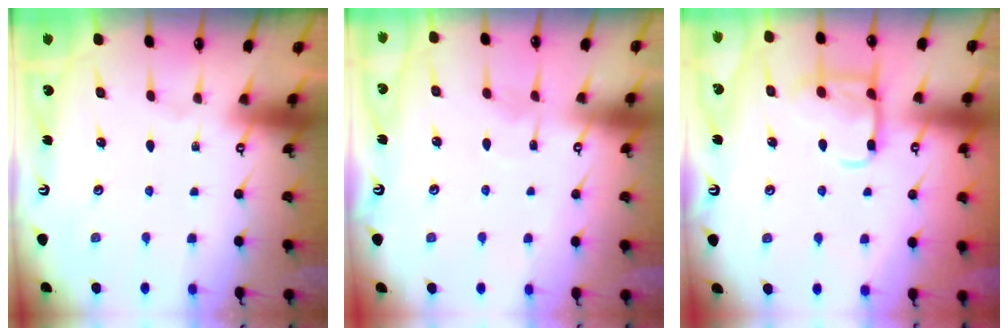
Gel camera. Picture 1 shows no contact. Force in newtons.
{"total": 5.3, "press": 5.3, "slide": 0.6}
{"total": 13.8, "press": 13.8, "slide": 1.3}